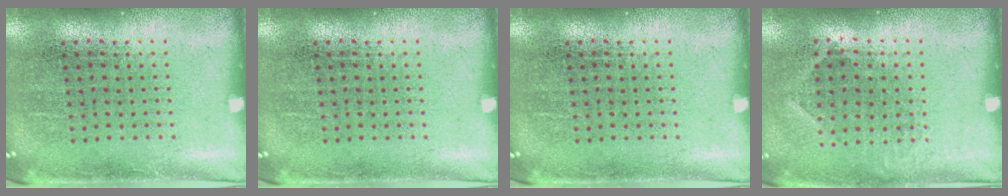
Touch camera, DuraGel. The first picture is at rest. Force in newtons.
{"total": 0.0}
{"total": 0.0}
{"total": 0.9, "press": 0.8, "slide": 0.5}